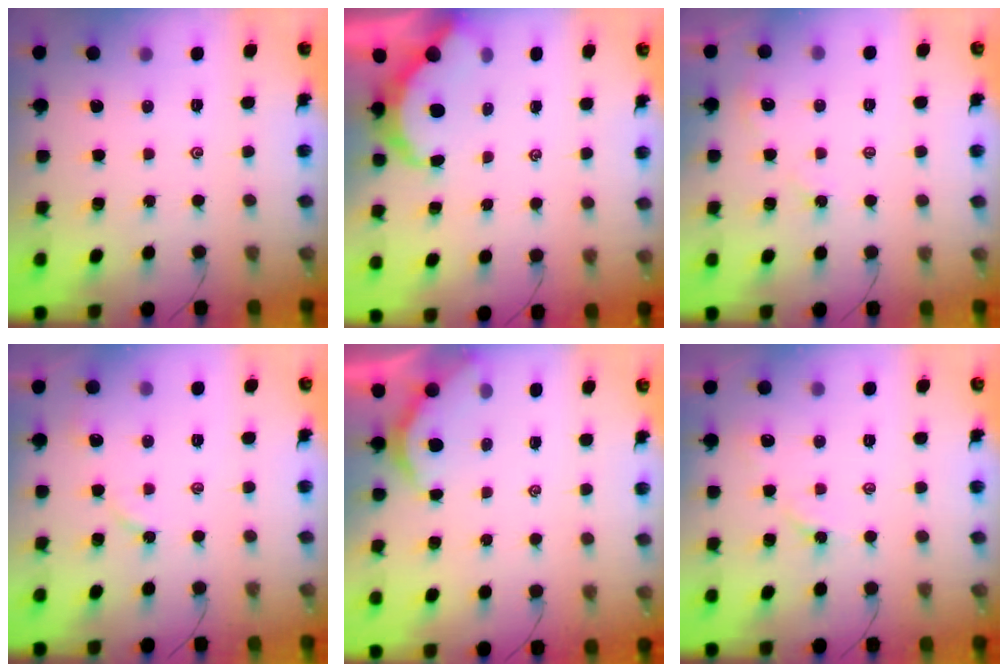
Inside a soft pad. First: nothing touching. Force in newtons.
{"total": 5.5, "press": 5.5, "slide": 0.4}
{"total": 4.0, "press": 4.0, "slide": 0.4}
{"total": 4.0, "press": 4.0, "slide": 0.5}
{"total": 2.6, "press": 2.5, "slide": 0.2}
{"total": 2.2, "press": 2.1, "slide": 0.6}